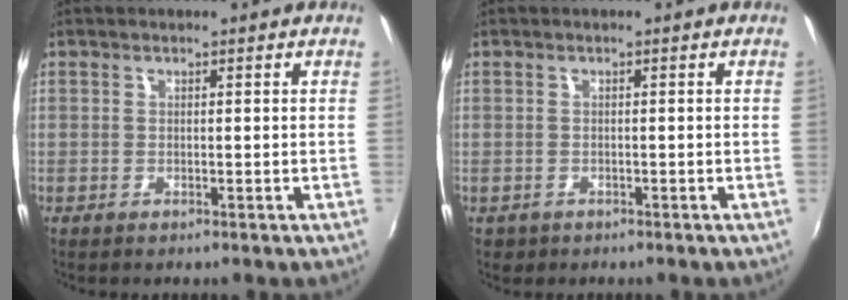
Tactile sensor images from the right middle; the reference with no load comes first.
{"total": 1.7, "force": [-0.8, 1.4, 0.5], "torque": [-0.014, -0.004, -0.010]}